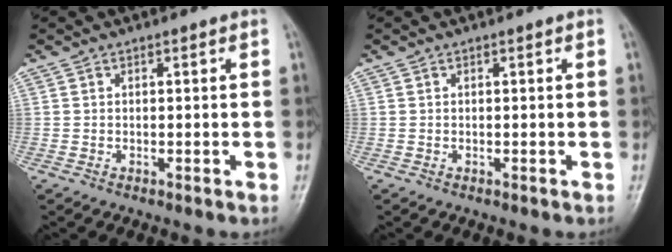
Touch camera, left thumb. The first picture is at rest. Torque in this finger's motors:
{"motor_torque": [0.00, 0.00, -0.01, -0.01, 0.00]}